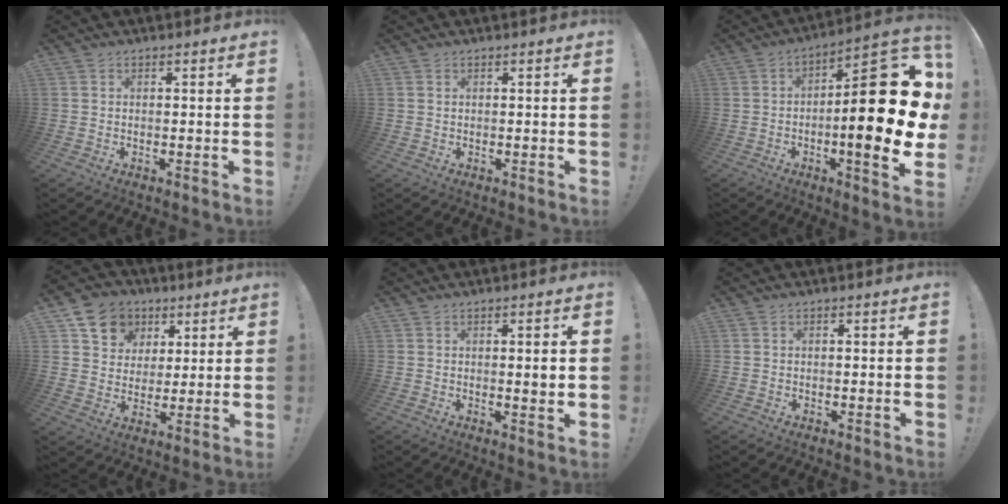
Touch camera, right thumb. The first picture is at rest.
{"total": 0.0}
{"total": 24.6, "force": [-1.3, 7.5, 23.5], "torque": [-0.333, 0.011, -0.023]}
{"total": 11.2, "force": [5.4, 9.3, 3.1], "torque": [-0.038, -0.026, 0.106]}
{"total": 3.0, "force": [0.3, 0.1, 3.0], "torque": [-0.048, -0.003, 0.000]}
{"total": 0.7, "force": [-0.5, -0.1, 0.5], "torque": [-0.018, 0.004, -0.007]}